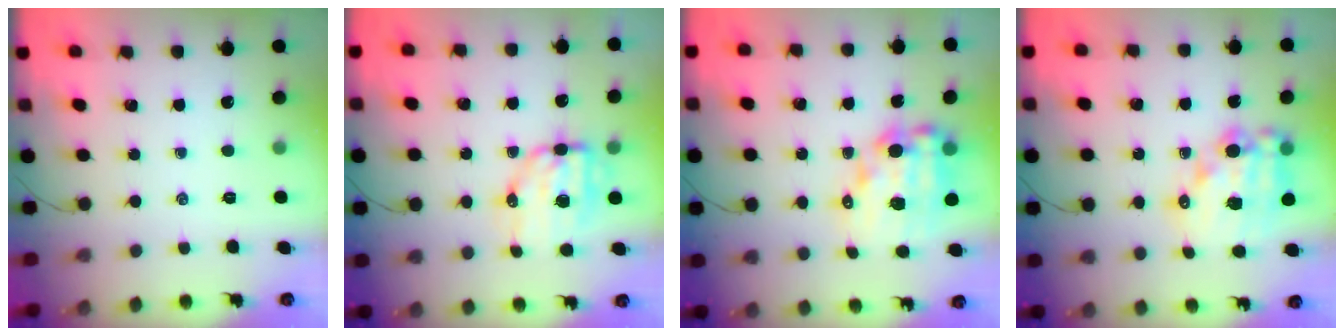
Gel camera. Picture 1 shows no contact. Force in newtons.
{"total": 8.7, "press": 8.5, "slide": 2.0}
{"total": 14.5, "press": 14.1, "slide": 3.3}
{"total": 14.8, "press": 14.5, "slide": 3.0}